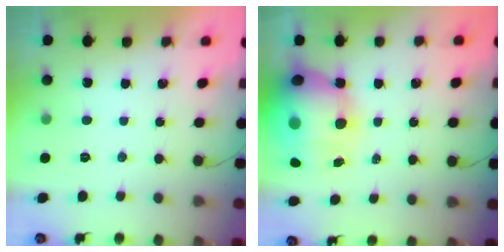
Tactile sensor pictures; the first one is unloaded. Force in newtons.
{"total": 20.4, "press": 19.8, "slide": 4.8}